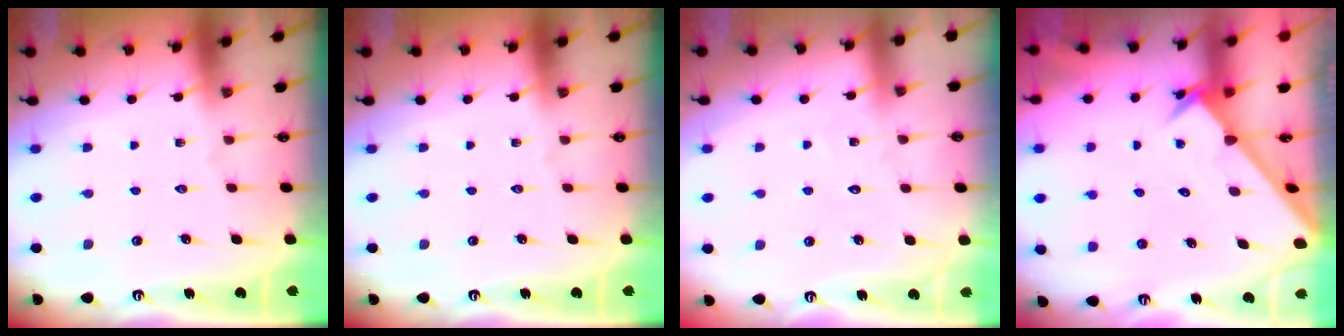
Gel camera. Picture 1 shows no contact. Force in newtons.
{"total": 0.0}
{"total": 4.6, "press": 4.6, "slide": 0.3}
{"total": 2.4, "press": 2.4, "slide": 0.2}